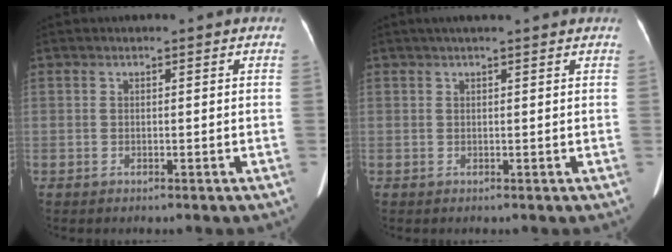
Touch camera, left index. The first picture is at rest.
{"total": 5.7, "force": [4.7, 0.4, 3.1], "torque": [-0.045, 0.032, 0.062]}